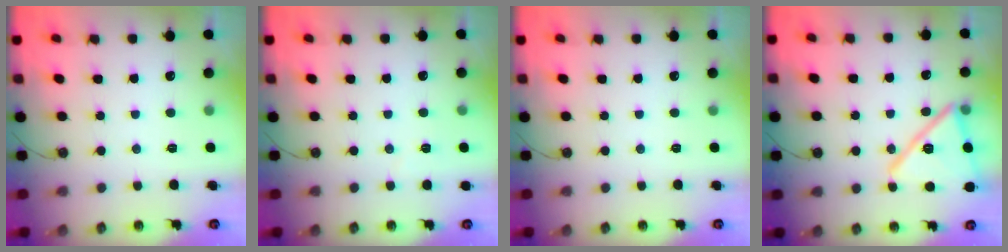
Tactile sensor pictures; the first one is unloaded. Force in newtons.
{"total": 1.5, "press": 1.5, "slide": 0.5}
{"total": 0.0}
{"total": 19.2, "press": 19.2, "slide": 0.5}